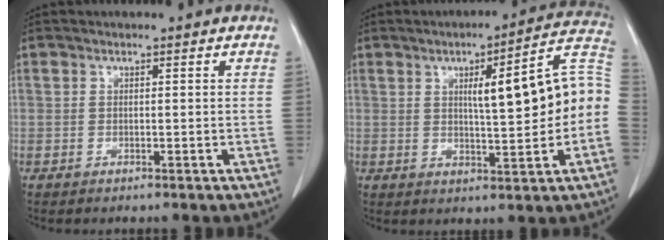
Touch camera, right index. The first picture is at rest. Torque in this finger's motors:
{"motor_torque": [1.31, -0.10, 0.67, 0.11]}